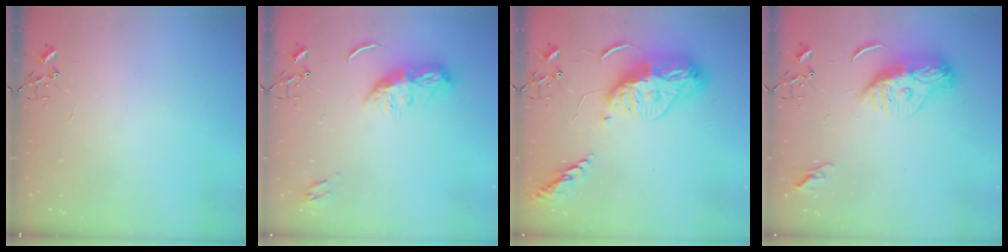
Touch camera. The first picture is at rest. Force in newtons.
{"total": 10.4, "press": 10.4, "slide": 0.0}
{"total": 16.9, "press": 16.8, "slide": 1.6}
{"total": 11.6, "press": 11.6, "slide": 0.9}